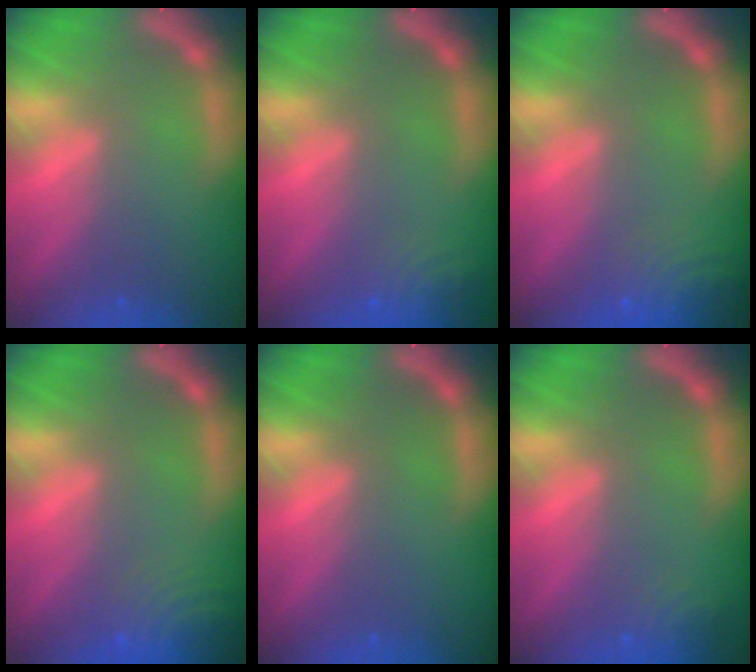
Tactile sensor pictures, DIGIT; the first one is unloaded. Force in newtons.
{"total": 3.5}
{"total": 6.5}
{"total": 7.0}
{"total": 0.0}
{"total": 2.4}